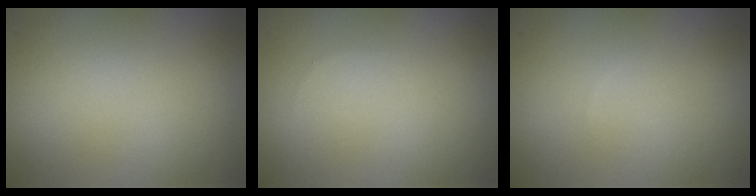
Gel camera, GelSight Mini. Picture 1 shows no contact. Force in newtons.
{"total": 0.0}
{"total": 0.0}